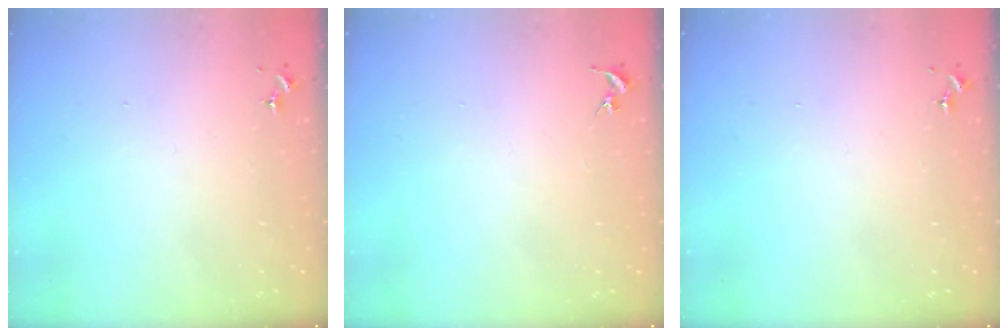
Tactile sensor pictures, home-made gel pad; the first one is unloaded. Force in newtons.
{"total": 0.0}
{"total": 0.0}